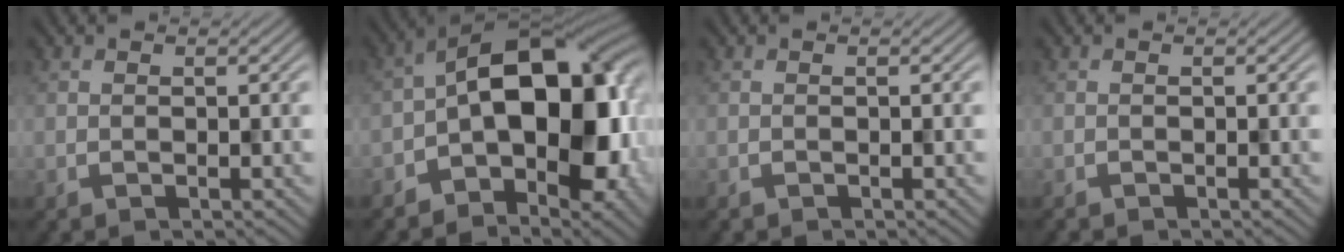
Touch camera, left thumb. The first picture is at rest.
{"total": 15.5, "force": [-2.8, 9.1, 12.2], "torque": [-0.158, 0.007, -0.056]}
{"total": 0.0}
{"total": 0.5, "force": [-0.4, 0.0, -0.3], "torque": [0.005, 0.000, -0.008]}